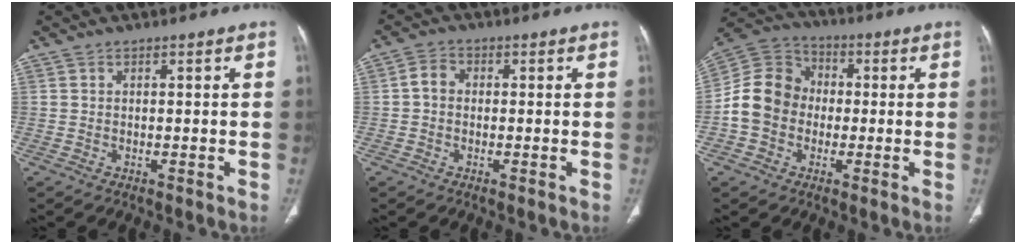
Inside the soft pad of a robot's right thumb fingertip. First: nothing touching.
{"total": 2.9, "force": [-0.1, 2.4, 1.7], "torque": [-0.024, 0.011, -0.011]}
{"total": 11.7, "force": [-1.3, 10.2, 5.7], "torque": [-0.094, 0.038, -0.035]}